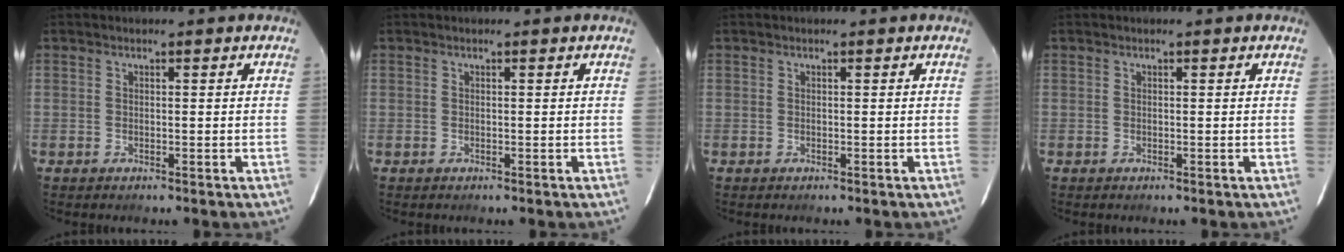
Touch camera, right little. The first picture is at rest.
{"total": 0.0}
{"total": 0.0}
{"total": 0.0}